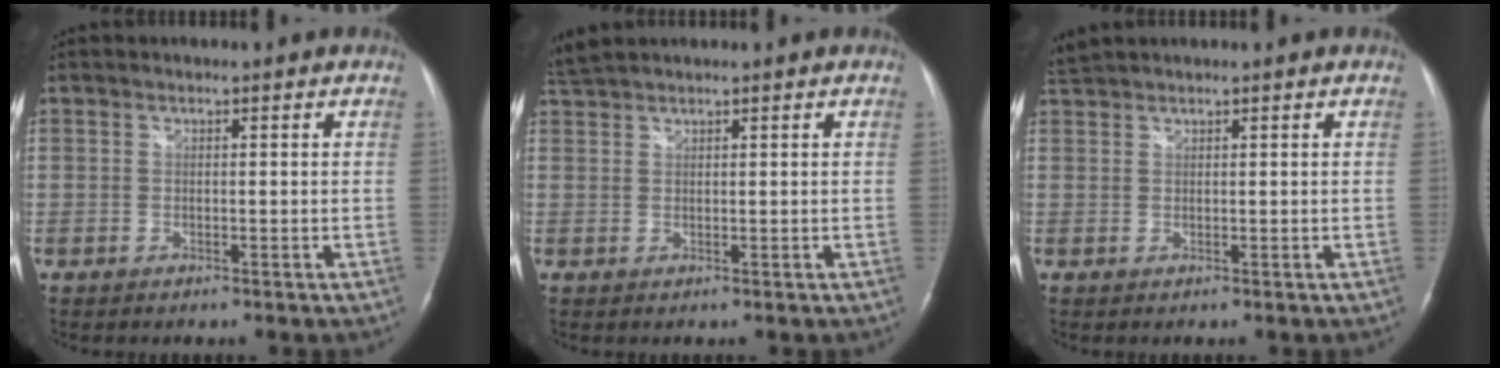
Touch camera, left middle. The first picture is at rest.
{"total": 2.5, "force": [2.5, 0.0, 0.6], "torque": [-0.020, 0.022, 0.053]}
{"total": 1.8, "force": [1.7, -0.1, 0.3], "torque": [-0.011, 0.020, 0.041]}